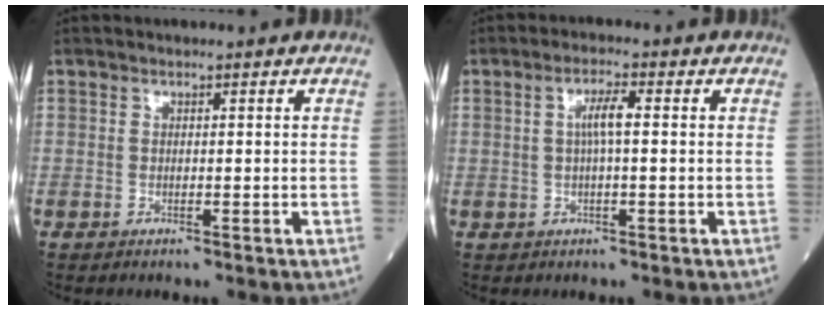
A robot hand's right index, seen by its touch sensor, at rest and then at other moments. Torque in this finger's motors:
{"motor_torque": [0.77, 0.25, 0.35, 0.10]}